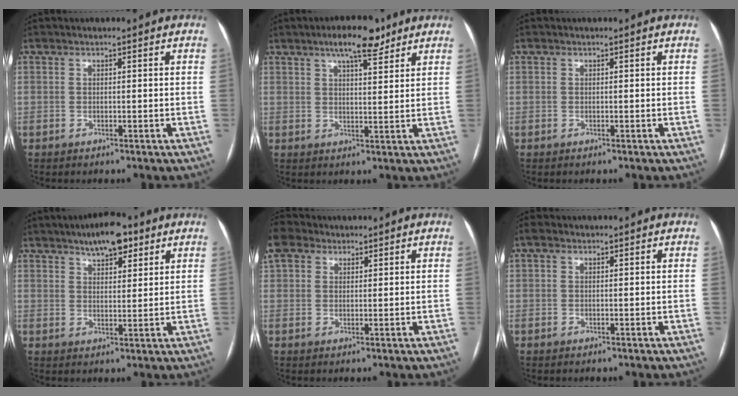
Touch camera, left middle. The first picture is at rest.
{"total": 7.2, "force": [5.1, 2.0, 4.8], "torque": [-0.080, 0.010, 0.078]}
{"total": 0.0}
{"total": 7.3, "force": [4.9, 2.7, 4.8], "torque": [-0.073, 0.011, 0.075]}
{"total": 3.8, "force": [3.1, 2.1, 0.9], "torque": [-0.032, 0.023, 0.067]}
{"total": 1.0, "force": [-0.2, -0.7, -0.7], "torque": [0.011, 0.006, -0.001]}